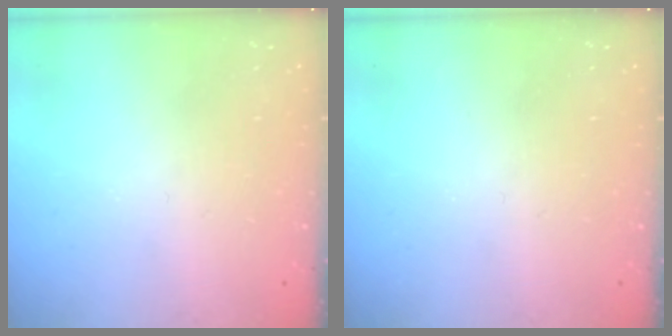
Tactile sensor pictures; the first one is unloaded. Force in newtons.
{"total": 0.0}